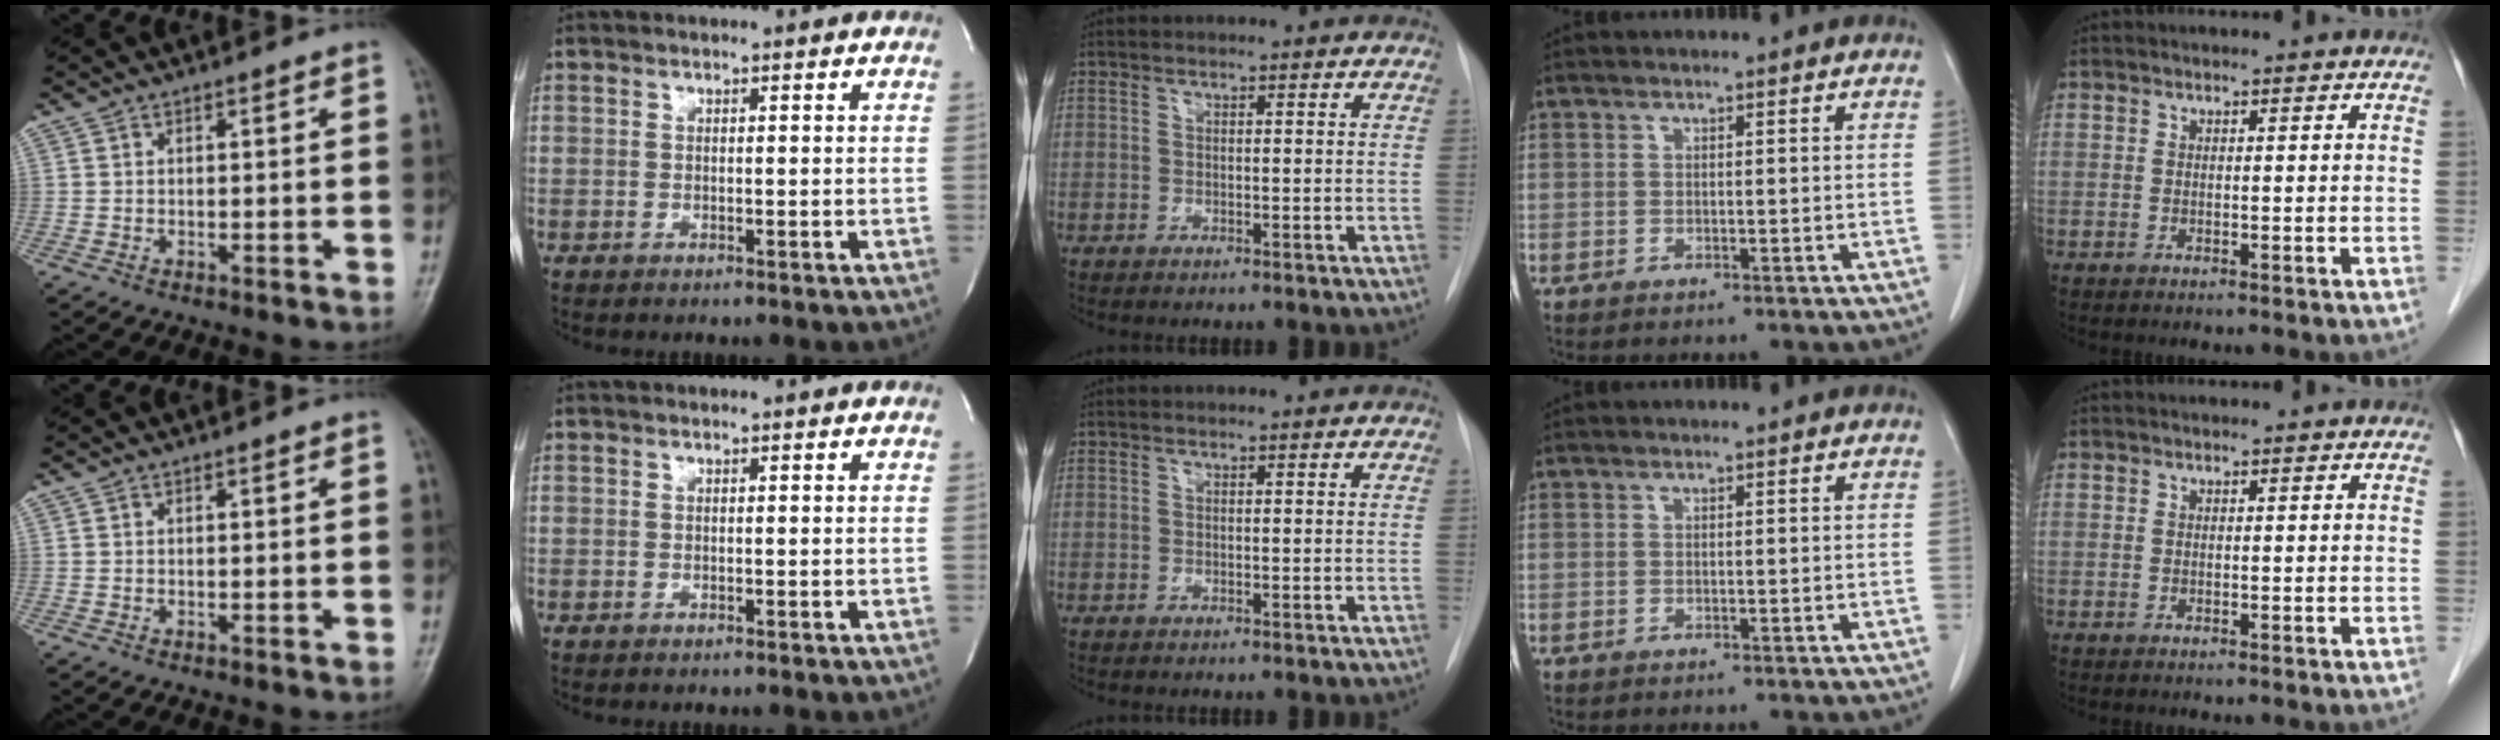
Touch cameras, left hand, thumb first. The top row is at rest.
{}